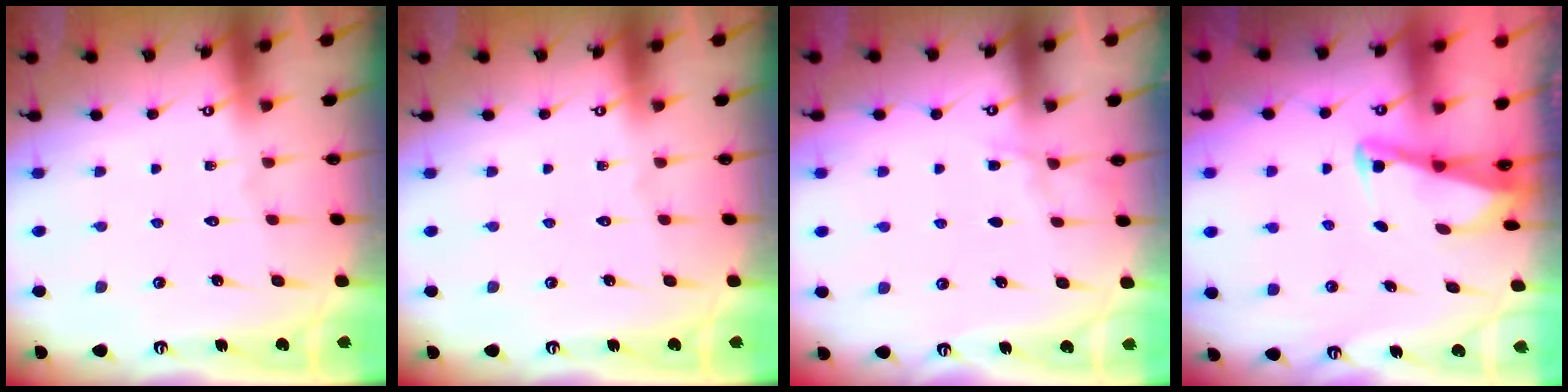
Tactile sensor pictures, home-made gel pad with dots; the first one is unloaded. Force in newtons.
{"total": 0.0}
{"total": 3.8, "press": 3.7, "slide": 0.5}
{"total": 3.1, "press": 3.0, "slide": 0.4}